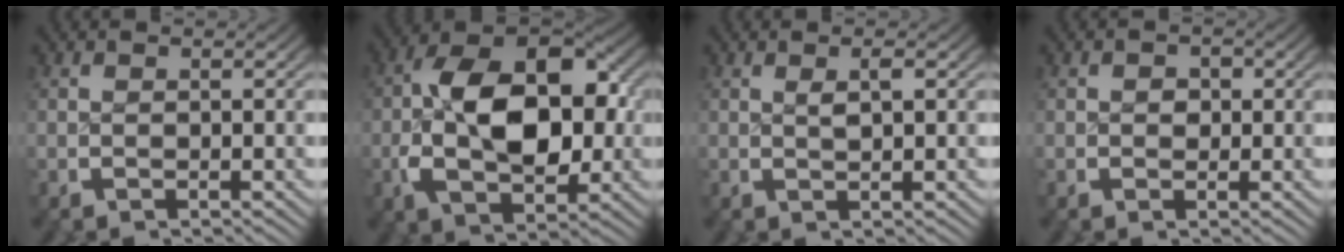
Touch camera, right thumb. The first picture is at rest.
{"total": 13.7, "force": [-0.7, 8.3, 10.8], "torque": [-0.200, -0.029, 0.004]}
{"total": 1.2, "force": [0.5, 0.2, 1.1], "torque": [-0.016, -0.001, 0.014]}
{"total": 1.2, "force": [0.0, 1.0, 0.6], "torque": [-0.007, -0.008, 0.001]}